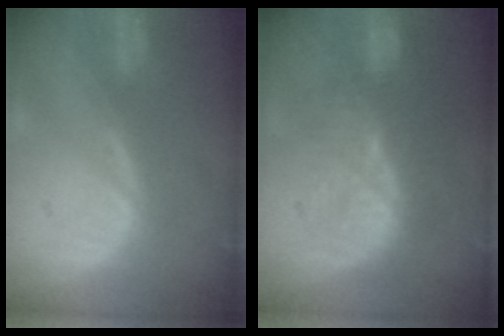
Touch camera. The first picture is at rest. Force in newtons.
{"total": 9.2, "press": 8.9, "slide": 2.1}